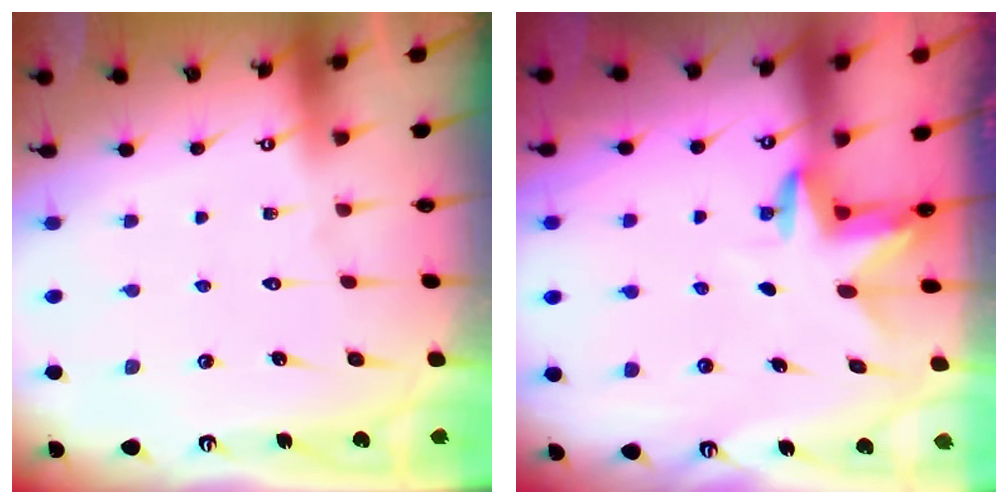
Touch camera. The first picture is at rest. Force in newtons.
{"total": 3.6, "press": 3.5, "slide": 0.3}